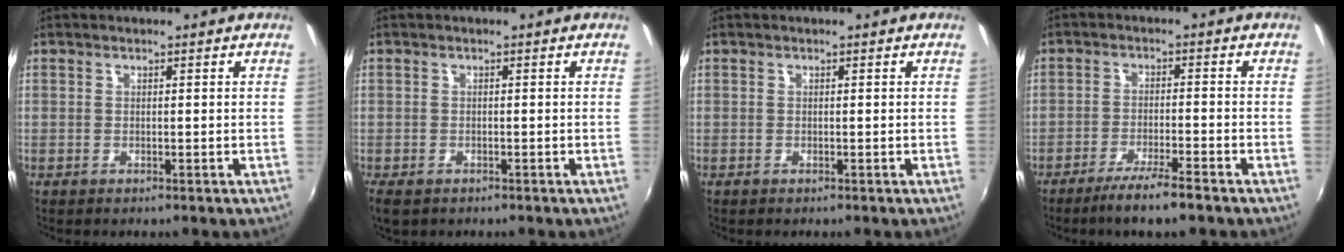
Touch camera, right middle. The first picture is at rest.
{"total": 3.6, "force": [-2.3, 1.8, 2.1], "torque": [-0.047, -0.014, -0.037]}
{"total": 0.0}
{"total": 6.4, "force": [-4.8, 0.0, 4.2], "torque": [-0.094, -0.003, -0.083]}